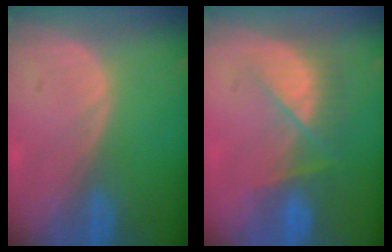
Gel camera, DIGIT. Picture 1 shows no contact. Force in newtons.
{"total": 7.7, "press": 7.0, "slide": 3.3}